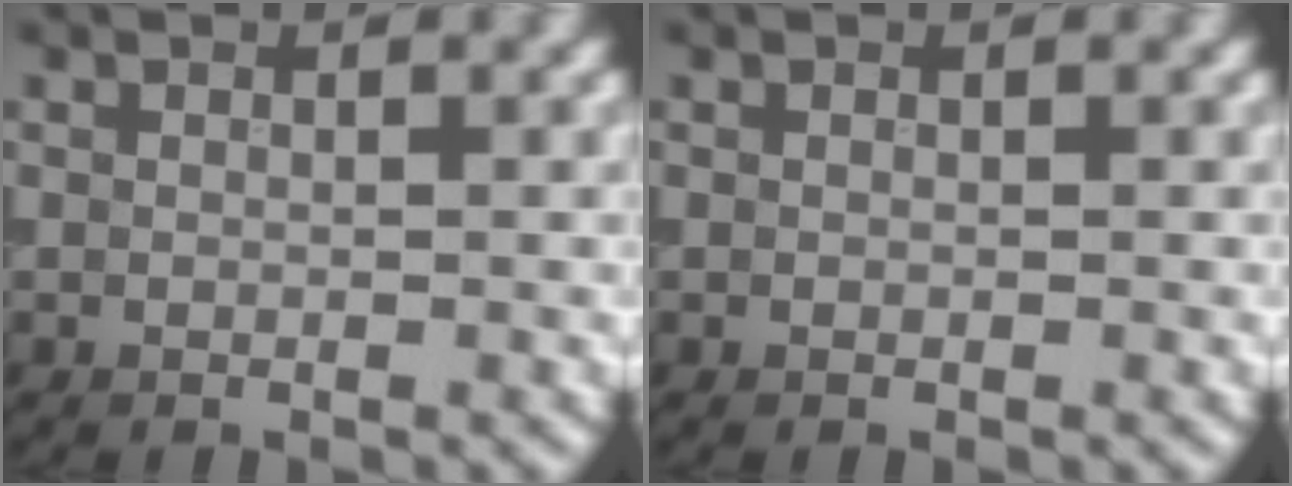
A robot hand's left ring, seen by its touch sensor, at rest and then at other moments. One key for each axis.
{"total": 0.0}